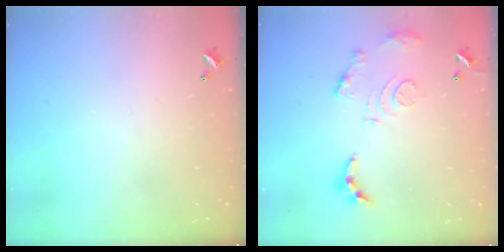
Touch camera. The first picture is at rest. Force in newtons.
{"total": 10.7, "press": 10.7, "slide": 0.7}